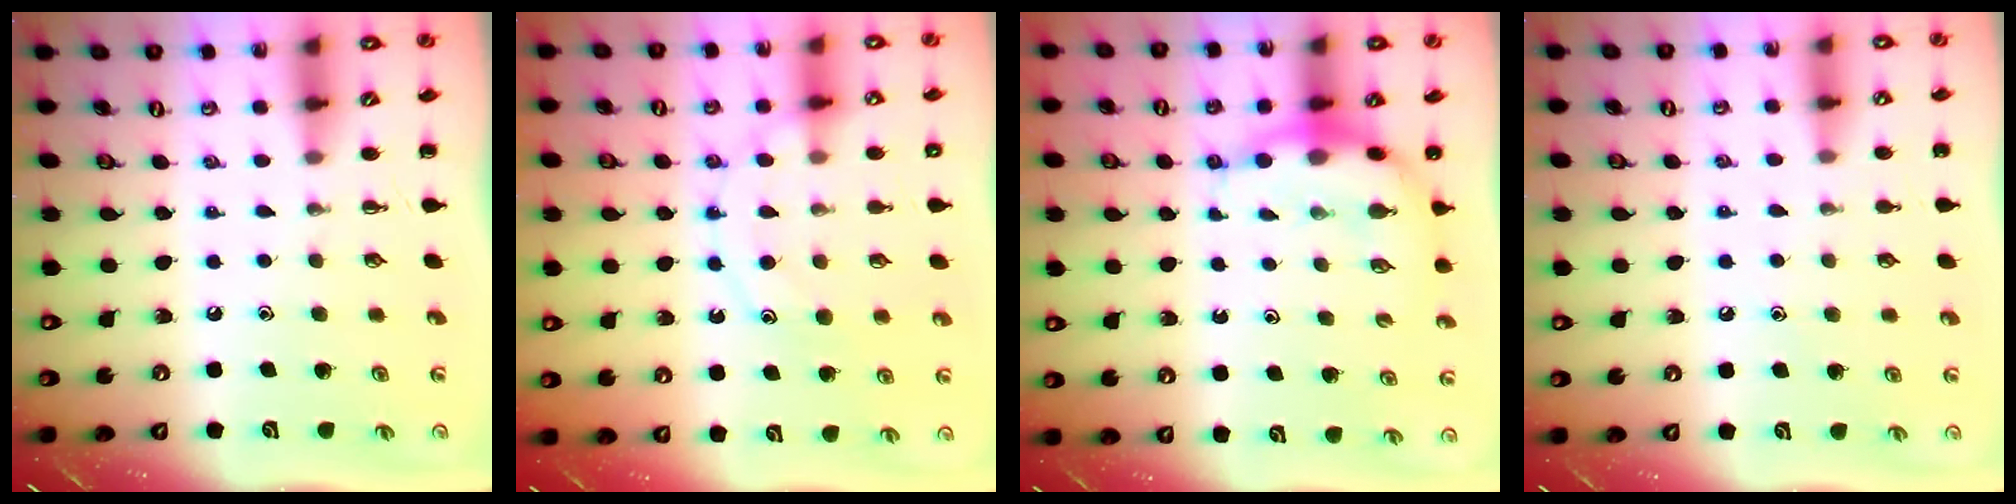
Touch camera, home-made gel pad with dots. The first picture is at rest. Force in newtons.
{"total": 11.8, "press": 11.7, "slide": 1.1}
{"total": 7.1, "press": 6.9, "slide": 1.6}
{"total": 5.8, "press": 5.5, "slide": 1.7}